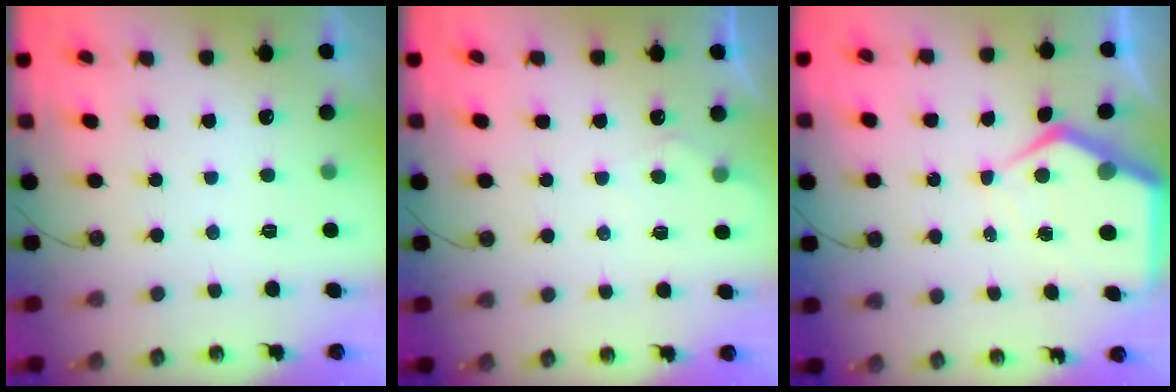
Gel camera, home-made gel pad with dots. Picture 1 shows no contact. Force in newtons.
{"total": 4.0, "press": 4.0, "slide": 0.4}
{"total": 9.3, "press": 9.2, "slide": 0.9}